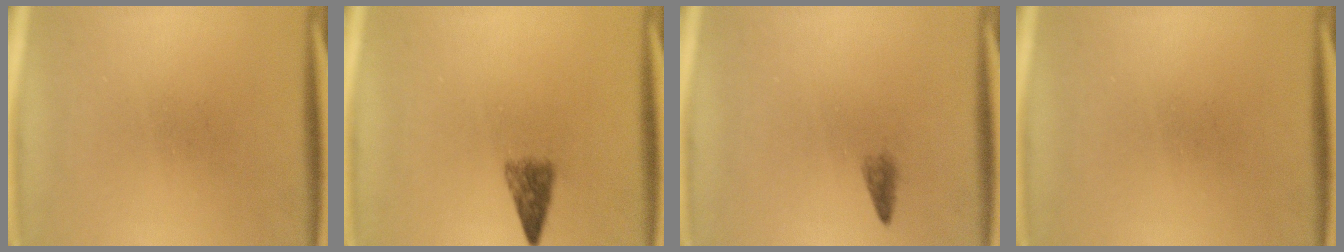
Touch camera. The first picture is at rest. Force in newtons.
{"total": 2.9}
{"total": 1.1}
{"total": 0.0}